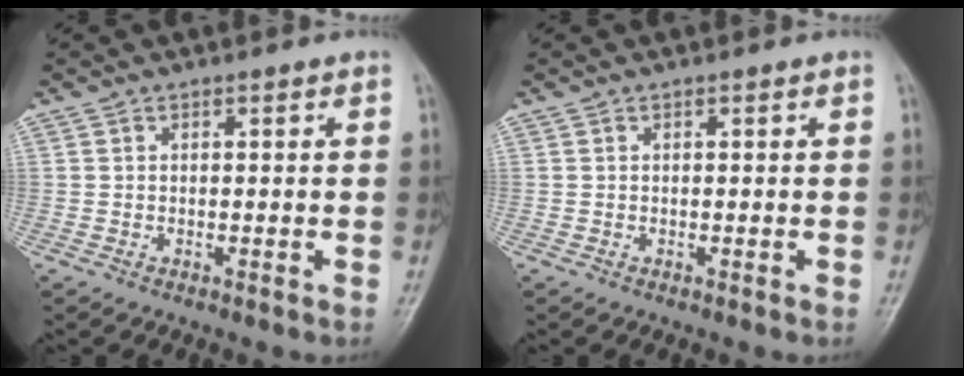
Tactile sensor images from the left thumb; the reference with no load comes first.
{"total": 0.0}